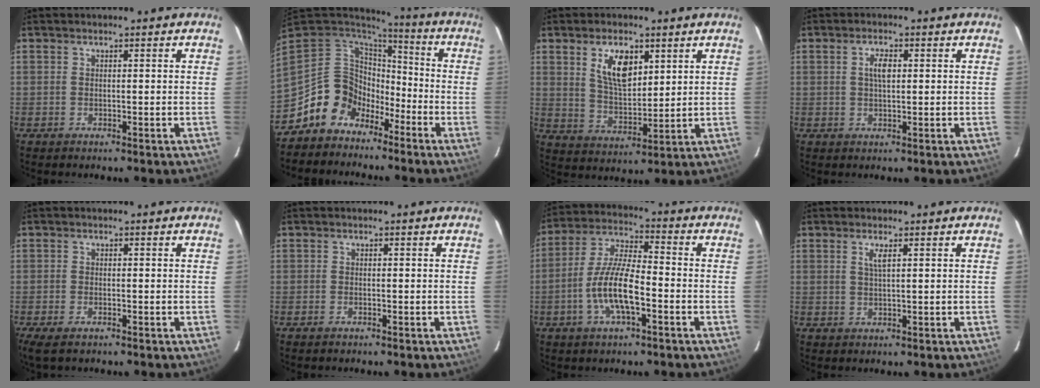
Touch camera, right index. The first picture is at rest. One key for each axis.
{"total": 11.9, "fx": -7.0, "fy": 9.3, "fz": 2.5, "tx": -0.070, "ty": 0.032, "tz": -0.127}
{"total": 9.1, "fx": 4.1, "fy": 4.5, "fz": 6.8, "tx": -0.122, "ty": 0.005, "tz": 0.084}
{"total": 2.9, "fx": 0.6, "fy": 1.3, "fz": 2.6, "tx": -0.047, "ty": 0.006, "tz": 0.011}
{"total": 4.4, "fx": -3.0, "fy": 1.5, "fz": 2.9, "tx": -0.069, "ty": -0.016, "tz": -0.054}
{"total": 0.8, "fx": -0.6, "fy": 0.3, "fz": 0.3, "tx": -0.009, "ty": -0.001, "tz": -0.015}
{"total": 11.0, "fx": -3.9, "fy": 3.0, "fz": 9.8, "tx": -0.205, "ty": 0.000, "tz": -0.074}
{"total": 1.9, "fx": 0.8, "fy": 0.2, "fz": 1.7, "tx": -0.033, "ty": 0.001, "tz": 0.015}